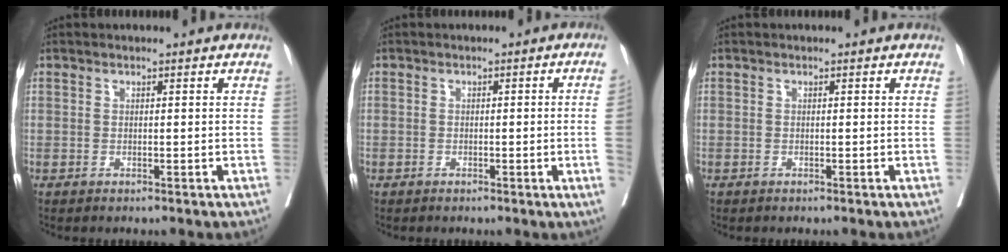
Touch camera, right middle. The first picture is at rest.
{"total": 3.2, "force": [-0.7, -0.7, 3.0], "torque": [-0.043, 0.000, -0.007]}
{"total": 0.0}